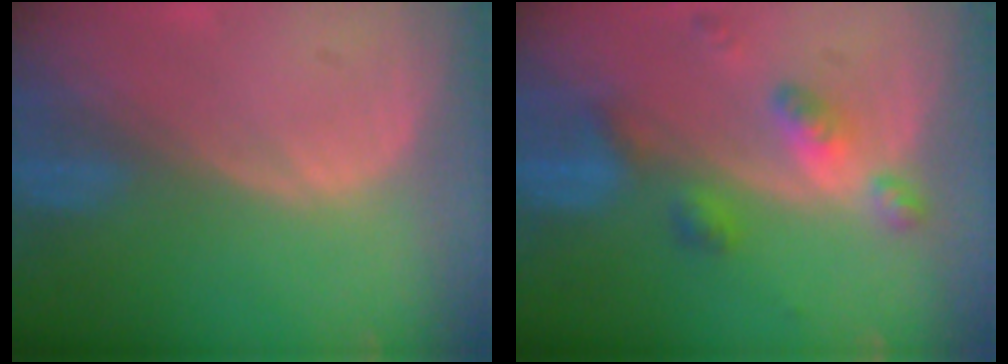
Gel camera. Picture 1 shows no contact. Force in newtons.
{"total": 6.0, "press": 5.3, "slide": 2.9}